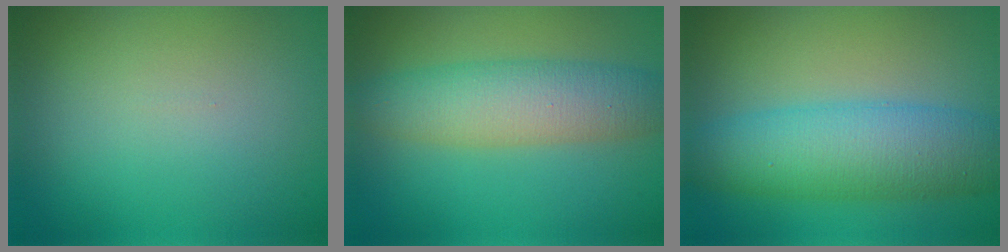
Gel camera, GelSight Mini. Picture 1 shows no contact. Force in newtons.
{"total": 6.0, "press": 6.0, "slide": 0.4}
{"total": 7.7, "press": 7.7, "slide": 0.1}